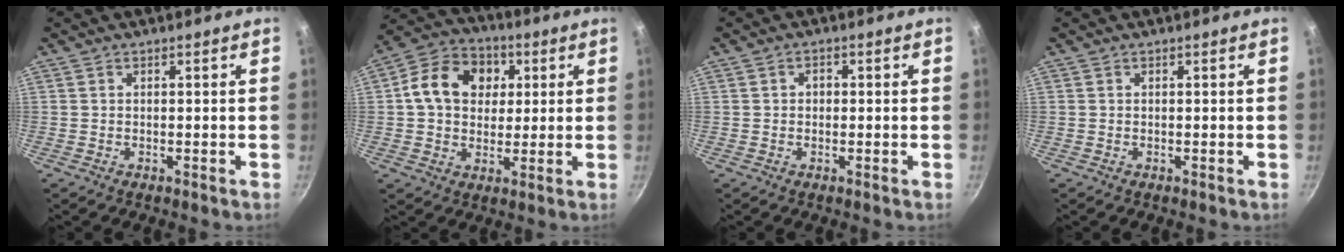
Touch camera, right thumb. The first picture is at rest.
{"total": 13.6, "force": [2.9, 10.9, 7.6], "torque": [-0.109, 0.015, 0.032]}
{"total": 1.5, "force": [0.1, 1.3, 0.9], "torque": [-0.010, 0.004, 0.000]}
{"total": 0.0}